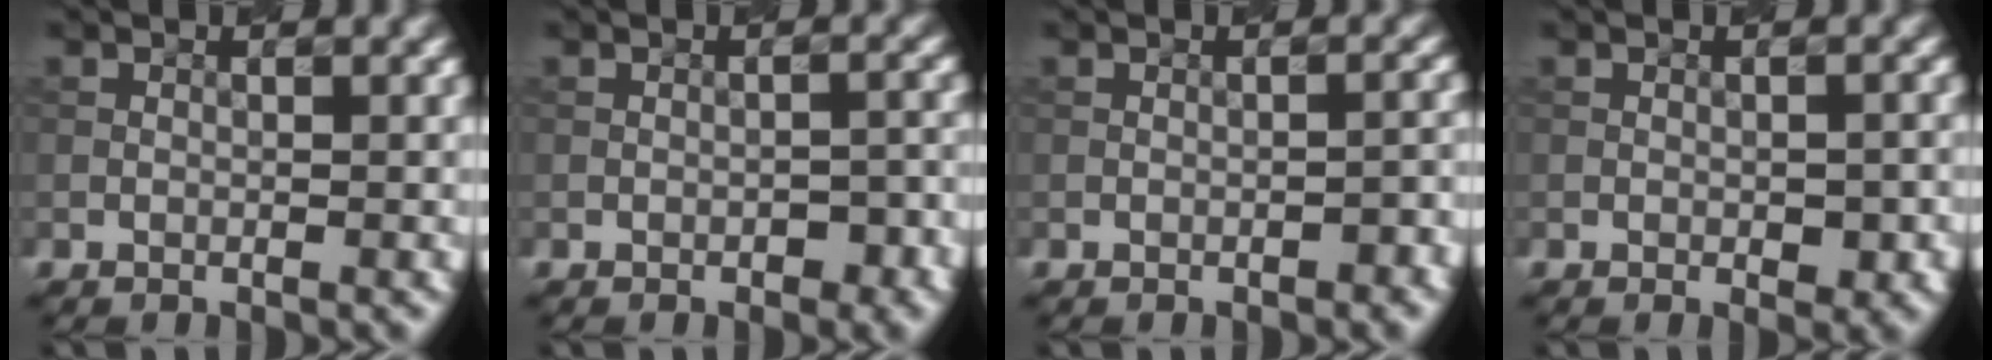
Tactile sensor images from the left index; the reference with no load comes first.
{"total": 1.9, "force": [-1.0, 0.8, 1.4], "torque": [-0.019, 0.006, -0.014]}
{"total": 1.6, "force": [-0.9, 0.4, 1.2], "torque": [-0.020, 0.007, -0.011]}
{"total": 2.2, "force": [-0.8, 1.0, 1.9], "torque": [-0.026, 0.002, -0.010]}